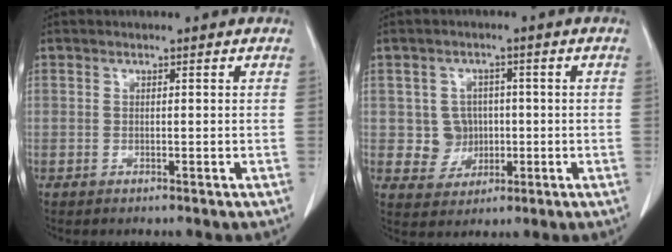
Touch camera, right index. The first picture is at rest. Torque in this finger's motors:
{"motor_torque": [-0.06, 0.02, 0.00, 0.00]}